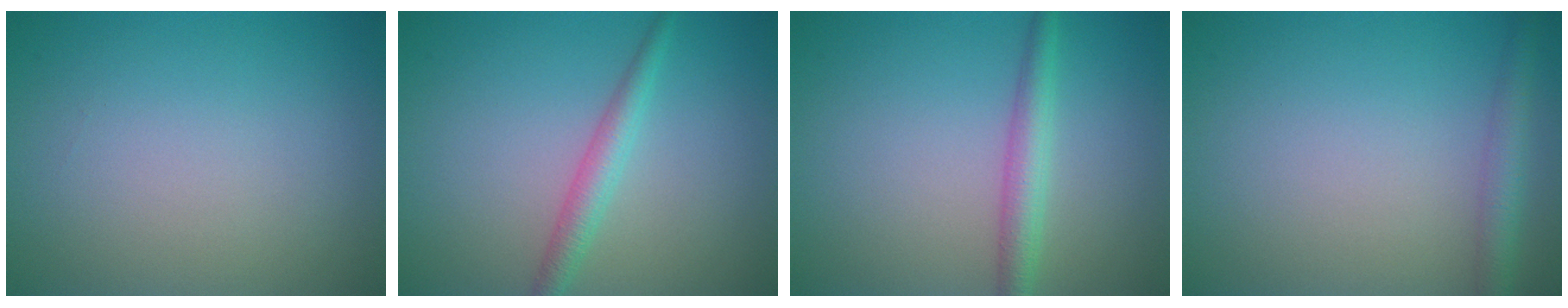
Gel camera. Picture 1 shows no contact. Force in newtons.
{"total": 2.3, "press": 2.3, "slide": 0.0}
{"total": 2.7, "press": 2.7, "slide": 0.1}
{"total": 2.6, "press": 2.6, "slide": 0.0}